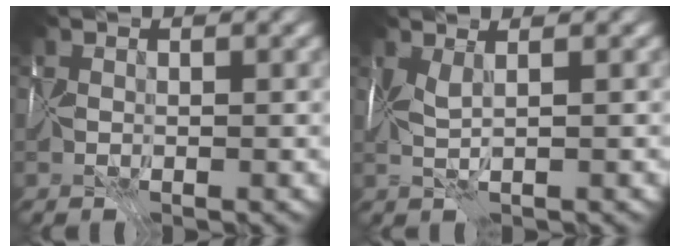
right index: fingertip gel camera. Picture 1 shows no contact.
{"total": 1.9, "force": [0.8, 0.2, 1.7], "torque": [-0.033, 0.008, 0.012]}